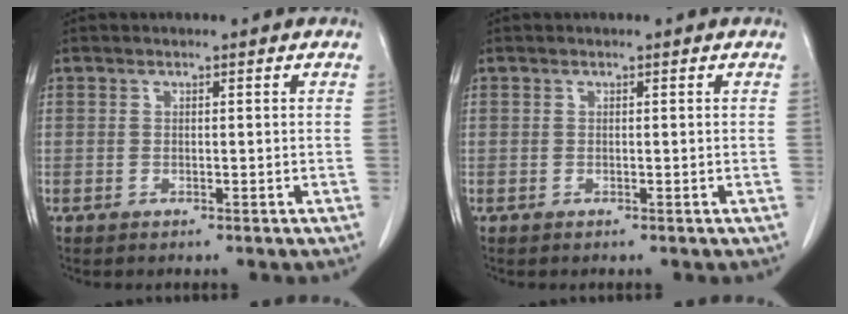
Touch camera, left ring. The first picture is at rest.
{"total": 0.0}